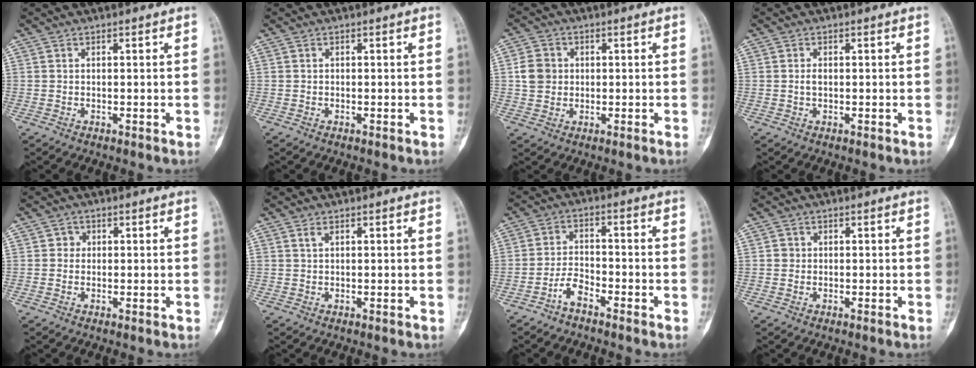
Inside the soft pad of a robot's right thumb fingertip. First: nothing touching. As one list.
[{"total": 0.0}, {"total": 4.9, "force": [0.3, 4.4, 2.1], "torque": [-0.027, 0.006, 0.001]}, {"total": 1.2, "force": [0.0, 0.7, 0.9], "torque": [-0.018, 0.001, 0.000]}, {"total": 1.4, "force": [0.1, 1.4, 0.3], "torque": [0.005, 0.004, -0.002]}, {"total": 0.7, "force": [0.4, 0.3, 0.5], "torque": [-0.012, 0.004, 0.009]}, {"total": 4.0, "force": [-3.0, 1.5, 2.2], "torque": [-0.044, 0.028, -0.060]}, {"total": 1.0, "force": [0.0, 0.9, 0.3], "torque": [0.000, 0.002, -0.001]}]